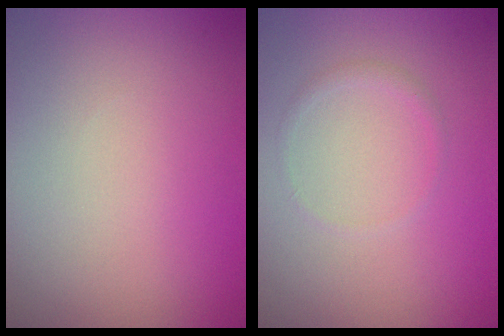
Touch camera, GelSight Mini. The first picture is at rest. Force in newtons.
{"total": 0.7, "press": 0.7, "slide": 0.0}